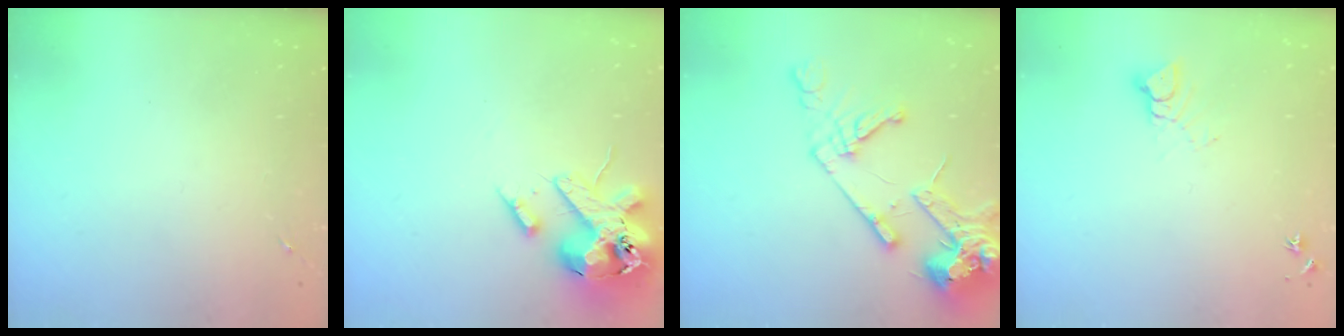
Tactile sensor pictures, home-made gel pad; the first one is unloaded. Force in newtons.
{"total": 16.9, "press": 16.7, "slide": 2.8}
{"total": 16.9, "press": 16.7, "slide": 2.4}
{"total": 5.1, "press": 5.1, "slide": 0.4}